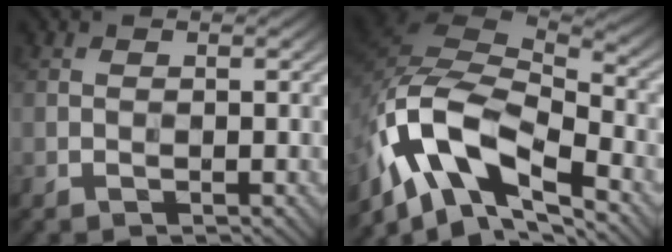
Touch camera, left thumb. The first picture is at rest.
{"total": 14.4, "force": [-8.2, 6.5, 9.9], "torque": [-0.223, -0.015, -0.161]}